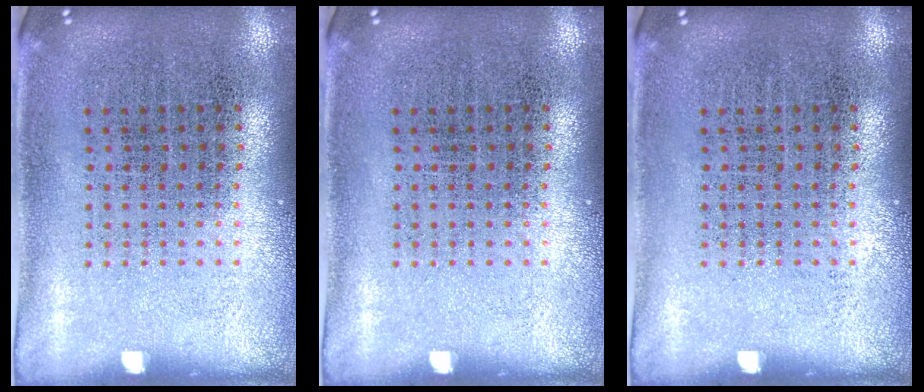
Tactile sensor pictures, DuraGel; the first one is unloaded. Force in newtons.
{"total": 0.0}
{"total": 0.0}